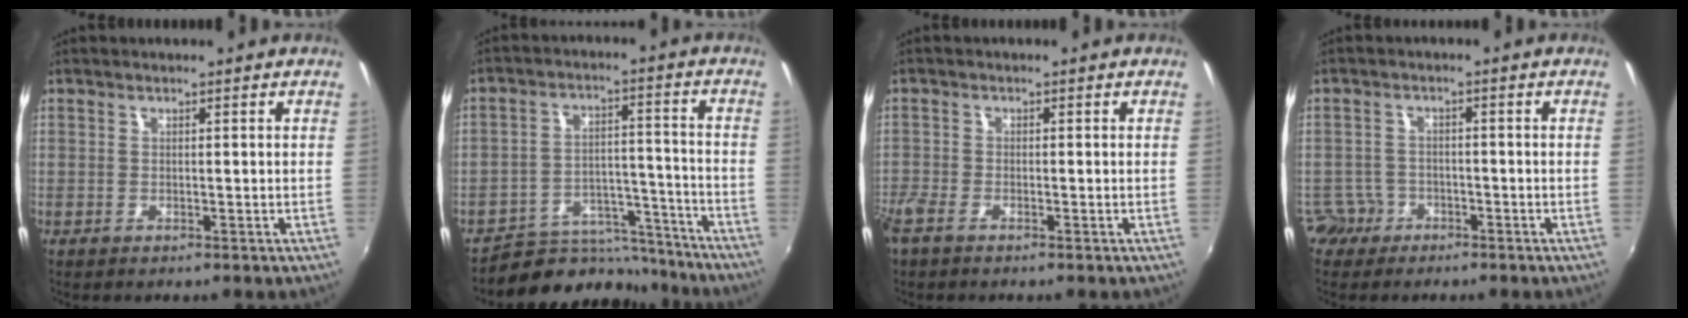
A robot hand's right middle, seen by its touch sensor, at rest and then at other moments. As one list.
[{"total": 12.5, "force": [-11.5, 4.9, 0.8], "torque": [-0.011, 0.048, -0.165]}, {"total": 3.3, "force": [-2.5, 1.2, 1.8], "torque": [-0.051, -0.008, -0.055]}, {"total": 2.1, "force": [-1.6, 1.2, -0.4], "torque": [0.005, 0.006, -0.032]}]